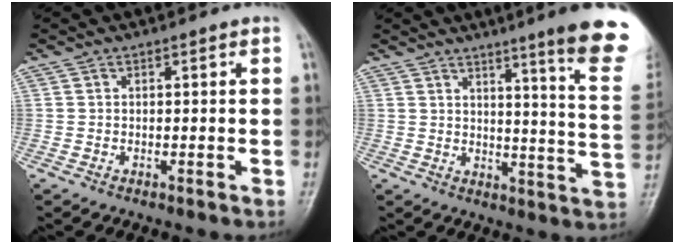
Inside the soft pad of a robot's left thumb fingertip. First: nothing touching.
{"total": 16.9, "force": [11.3, 0.4, 12.6], "torque": [-0.137, -0.077, 0.132]}